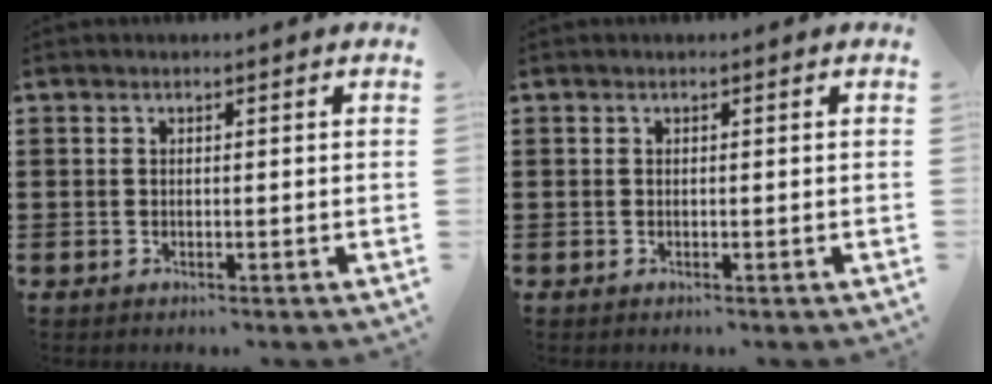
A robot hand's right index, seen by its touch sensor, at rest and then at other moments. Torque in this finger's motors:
{"motor_torque": [0.00, 0.00, 0.00, 0.00]}